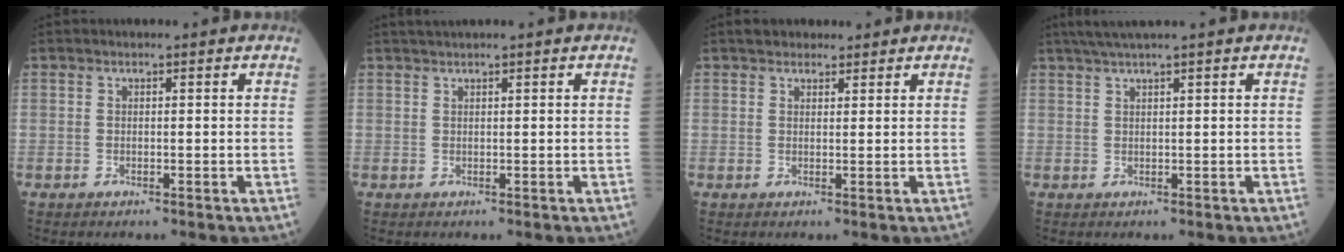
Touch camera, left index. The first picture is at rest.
{"total": 1.4, "force": [1.1, -0.3, 0.8], "torque": [-0.020, 0.011, 0.025]}
{"total": 3.0, "force": [2.4, 1.4, 0.9], "torque": [-0.011, 0.016, 0.034]}
{"total": 3.2, "force": [2.4, -0.9, 2.0], "torque": [-0.042, 0.013, 0.049]}